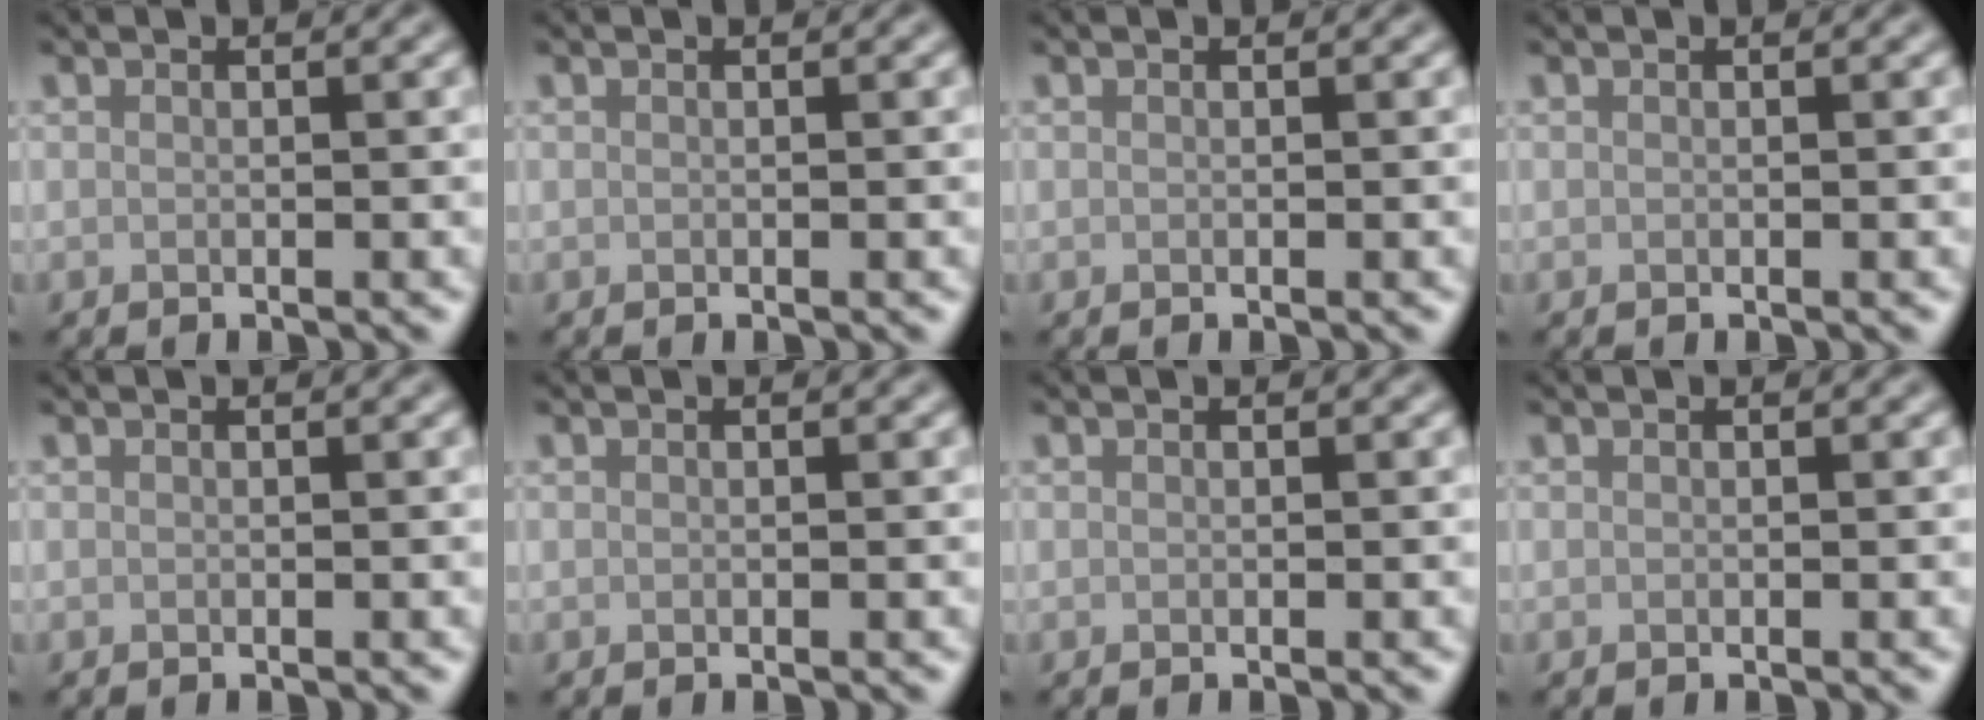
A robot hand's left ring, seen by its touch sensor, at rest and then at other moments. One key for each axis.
{"total": 0.0}
{"total": 0.0}
{"total": 0.0}
{"total": 0.0}
{"total": 0.0}
{"total": 0.0}
{"total": 0.0}